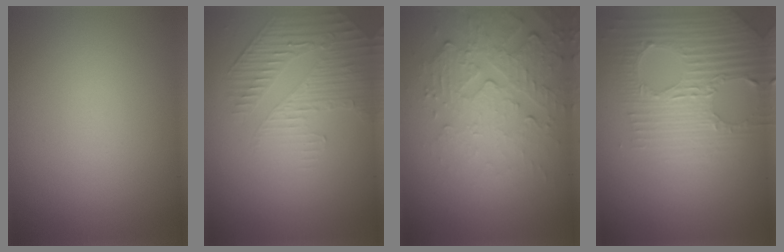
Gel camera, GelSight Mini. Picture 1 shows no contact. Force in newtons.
{"total": 2.2, "press": 1.7, "slide": 1.4}
{"total": 5.4, "press": 3.7, "slide": 4.0}
{"total": 3.5, "press": 3.5, "slide": 0.6}